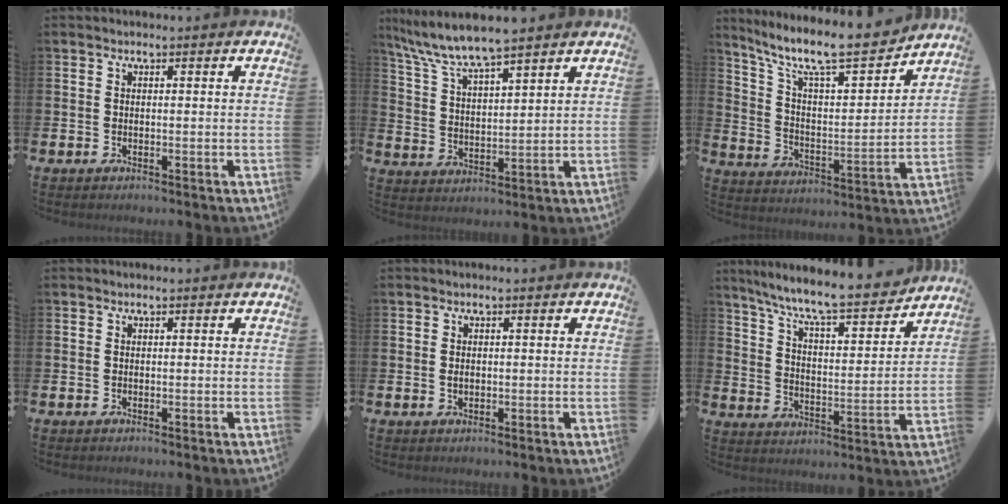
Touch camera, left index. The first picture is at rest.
{"total": 7.3, "force": [6.8, 0.4, 2.7], "torque": [-0.080, -0.032, 0.119]}
{"total": 11.2, "force": [9.8, 2.2, 5.0], "torque": [-0.125, -0.068, 0.164]}
{"total": 0.0}
{"total": 0.8, "force": [0.0, 0.6, 0.5], "torque": [-0.011, 0.005, -0.001]}
{"total": 9.7, "force": [8.9, 0.9, 3.7], "torque": [-0.106, -0.065, 0.150]}